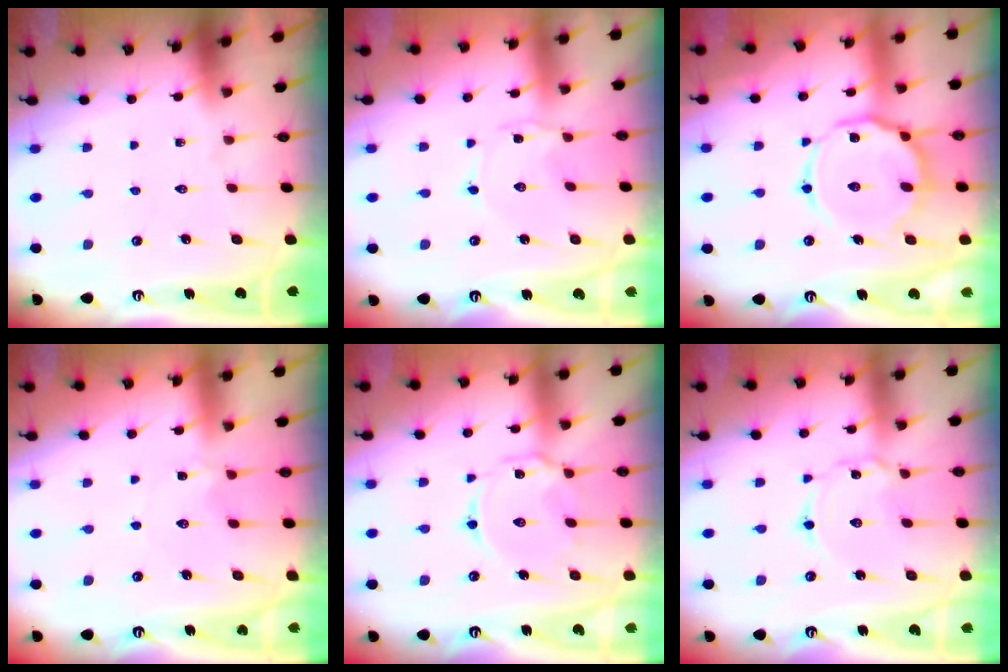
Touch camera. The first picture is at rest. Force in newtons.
{"total": 1.3, "press": 1.3, "slide": 0.2}
{"total": 13.6, "press": 13.6, "slide": 1.1}
{"total": 2.2, "press": 2.2, "slide": 0.4}
{"total": 5.7, "press": 5.7, "slide": 0.4}
{"total": 2.2, "press": 2.2, "slide": 0.3}